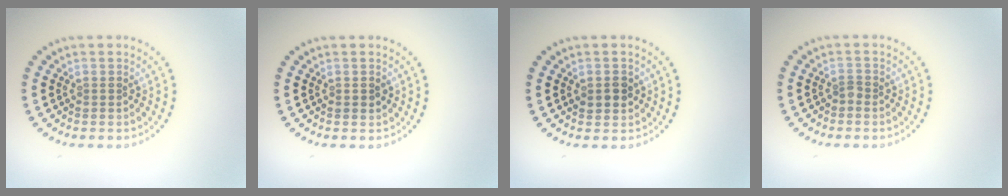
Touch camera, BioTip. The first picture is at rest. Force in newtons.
{"total": 0.9, "press": 0.9, "slide": 0.1}
{"total": 1.7, "press": 1.7, "slide": 0.2}
{"total": 0.8, "press": 0.5, "slide": 0.6}